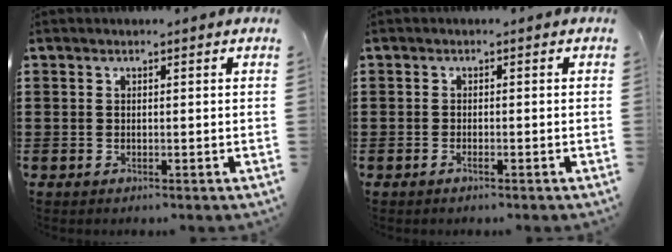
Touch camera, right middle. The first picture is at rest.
{"total": 0.8, "force": [-0.4, 0.1, 0.6], "torque": [-0.014, -0.006, -0.006]}